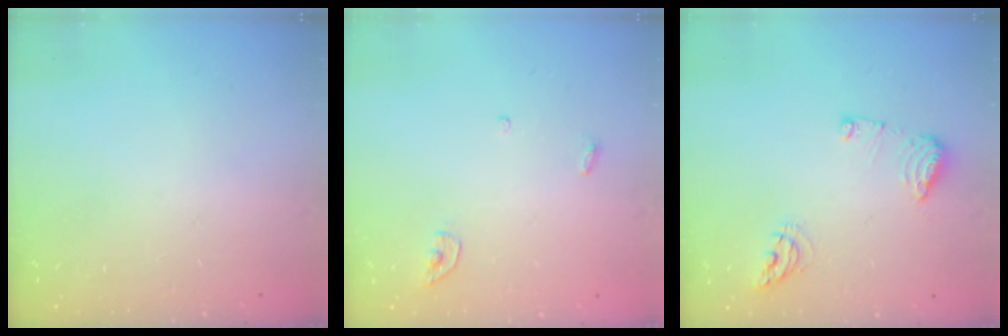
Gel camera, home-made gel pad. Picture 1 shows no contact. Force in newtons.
{"total": 3.5, "press": 3.5, "slide": 0.3}
{"total": 9.0, "press": 8.9, "slide": 0.9}